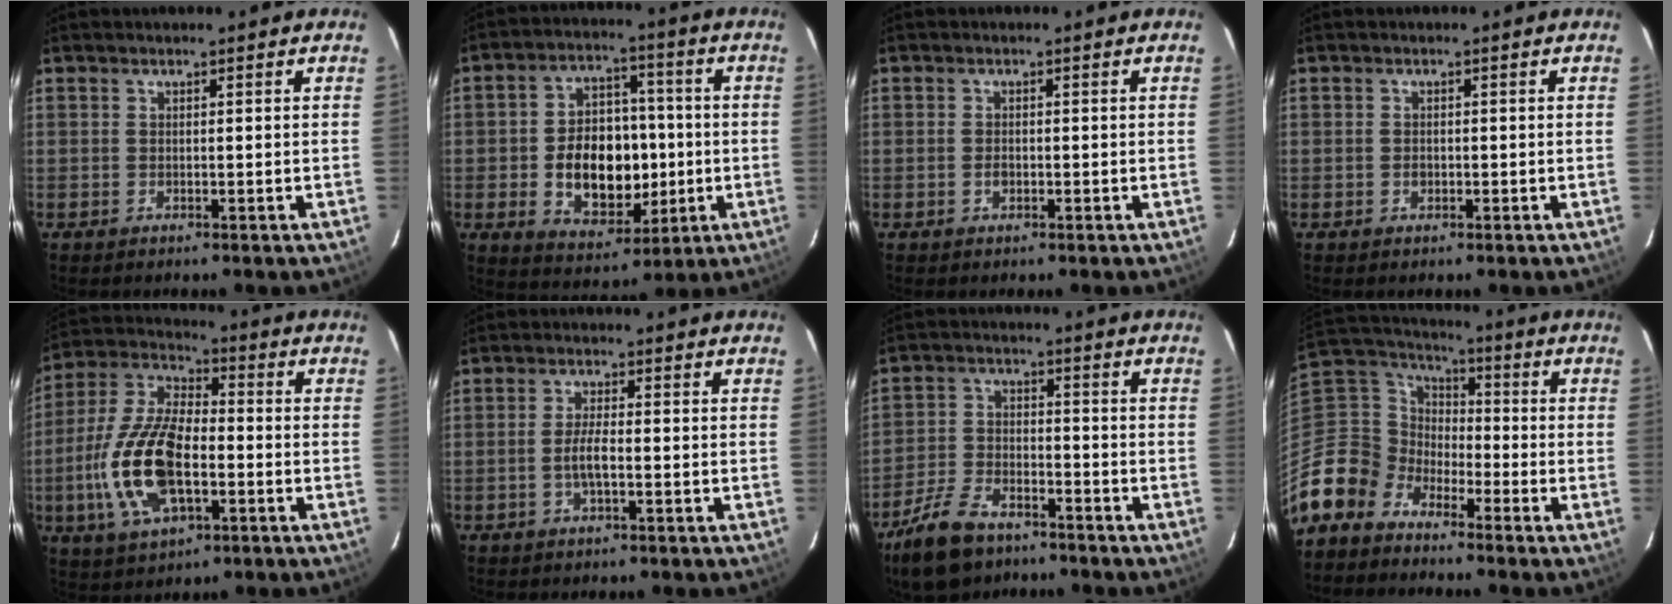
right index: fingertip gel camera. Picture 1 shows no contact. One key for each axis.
{"total": 14.4, "fx": -2.1, "fy": 9.9, "fz": 10.2, "tx": -0.201, "ty": 0.020, "tz": -0.013}
{"total": 1.2, "fx": -0.4, "fy": 0.9, "fz": 0.8, "tx": -0.013, "ty": 0.003, "tz": -0.006}
{"total": 1.1, "fx": -0.3, "fy": 0.9, "fz": 0.4, "tx": -0.004, "ty": 0.003, "tz": -0.002}
{"total": 17.3, "fx": -4.3, "fy": 8.1, "fz": 14.7, "tx": -0.317, "ty": 0.000, "tz": -0.080}
{"total": 3.5, "fx": -1.0, "fy": 0.7, "fz": 3.2, "tx": -0.066, "ty": 0.002, "tz": -0.018}
{"total": 12.7, "fx": -9.3, "fy": 5.6, "fz": 6.6, "tx": -0.160, "ty": -0.007, "tz": -0.176}
{"total": 11.0, "fx": -8.1, "fy": 7.3, "fz": 1.1, "tx": -0.059, "ty": 0.034, "tz": -0.178}